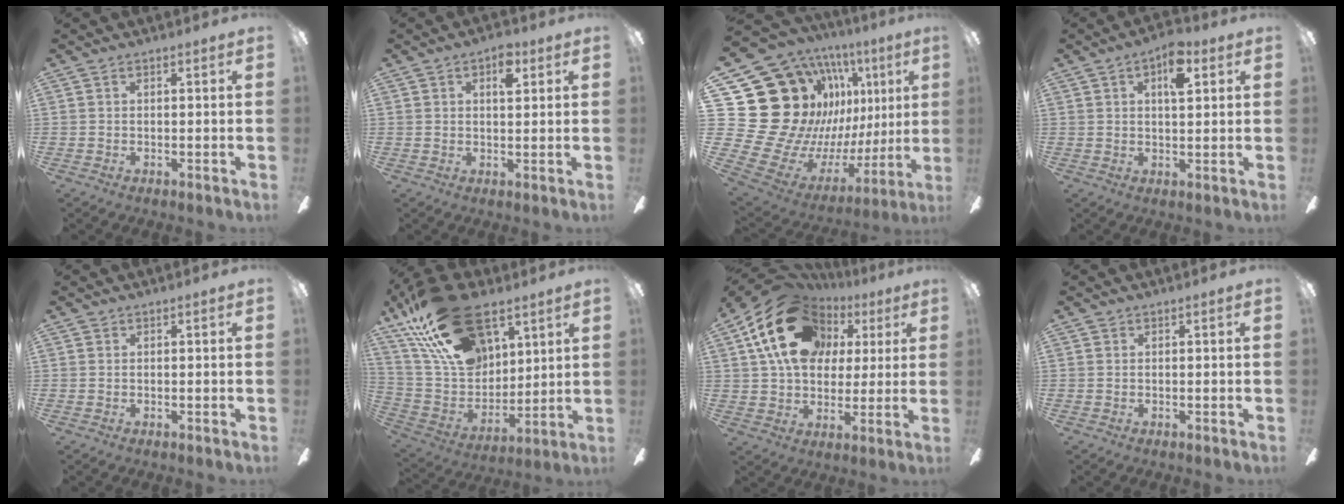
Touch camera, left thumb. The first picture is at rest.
{"total": 5.4, "force": [2.6, 3.0, 3.6], "torque": [-0.037, -0.006, 0.038]}
{"total": 26.5, "force": [7.7, 20.0, 15.7], "torque": [-0.309, -0.111, 0.209]}
{"total": 7.4, "force": [3.4, 3.6, 5.5], "torque": [-0.074, -0.005, 0.054]}
{"total": 0.0}
{"total": 26.2, "force": [15.9, 14.5, 14.9], "torque": [-0.282, -0.076, 0.288]}
{"total": 20.9, "force": [8.5, 15.2, 11.6], "torque": [-0.201, -0.017, 0.159]}
{"total": 0.0}